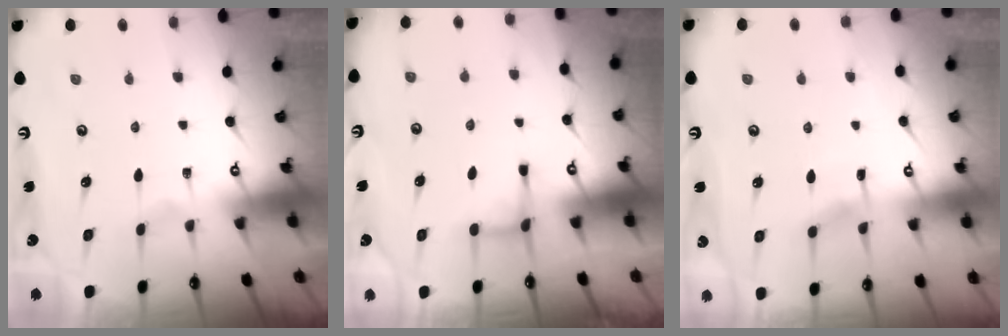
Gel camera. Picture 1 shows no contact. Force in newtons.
{"total": 1.8, "press": 1.8, "slide": 0.4}
{"total": 3.7, "press": 3.7, "slide": 0.3}